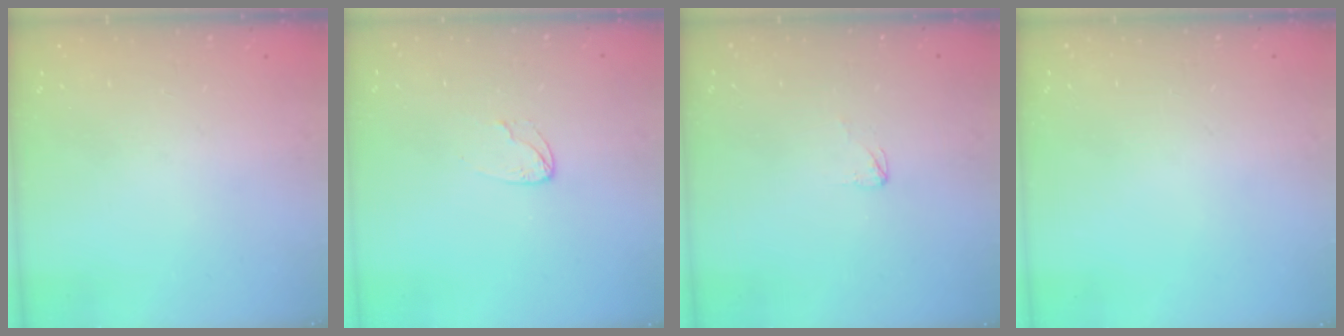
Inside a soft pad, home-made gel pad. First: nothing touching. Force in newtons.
{"total": 3.7, "press": 3.6, "slide": 0.3}
{"total": 2.3, "press": 2.3, "slide": 0.2}
{"total": 0.0}